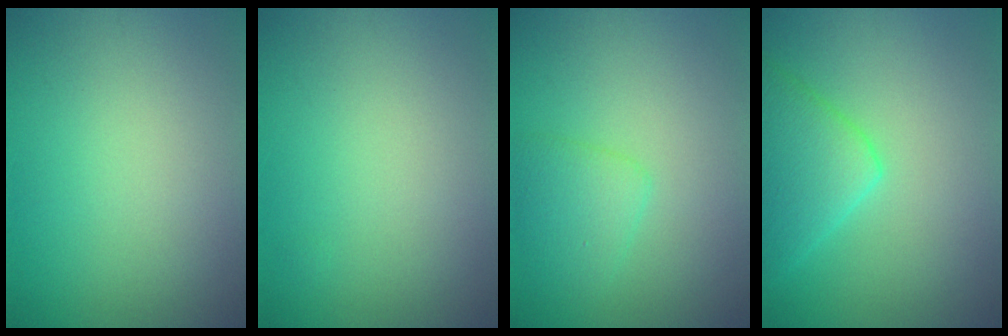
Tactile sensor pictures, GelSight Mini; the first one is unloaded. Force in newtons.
{"total": 0.0}
{"total": 2.5, "press": 2.4, "slide": 0.2}
{"total": 4.9, "press": 4.8, "slide": 0.3}